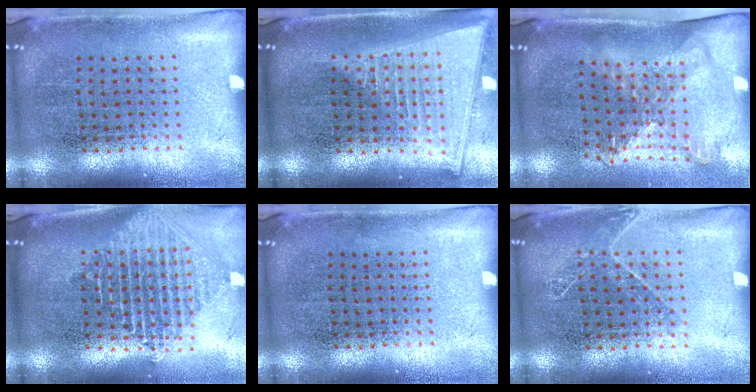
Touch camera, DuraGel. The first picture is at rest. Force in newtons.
{"total": 2.1, "press": 1.8, "slide": 1.1}
{"total": 1.7, "press": 1.3, "slide": 1.1}
{"total": 2.3, "press": 1.8, "slide": 1.6}
{"total": 0.0}
{"total": 1.1, "press": 0.9, "slide": 0.5}